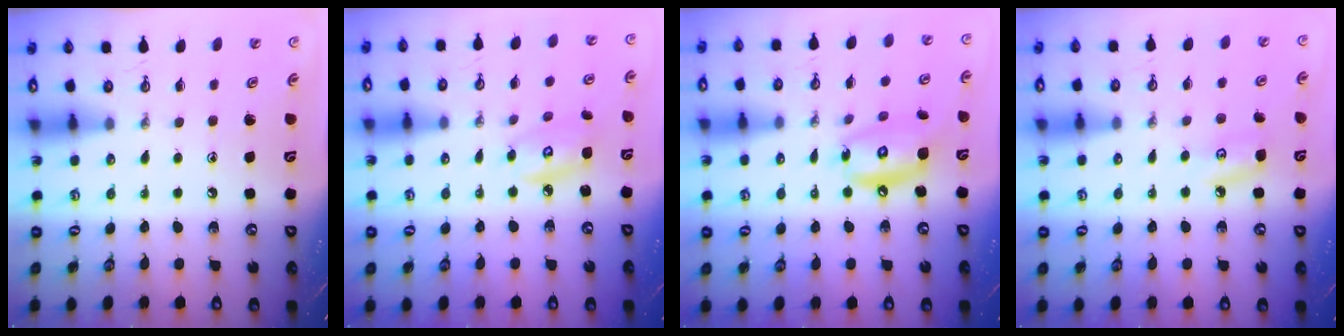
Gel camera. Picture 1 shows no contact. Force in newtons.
{"total": 5.8, "press": 5.8, "slide": 0.4}
{"total": 12.8, "press": 12.7, "slide": 1.5}
{"total": 6.1, "press": 6.0, "slide": 0.6}